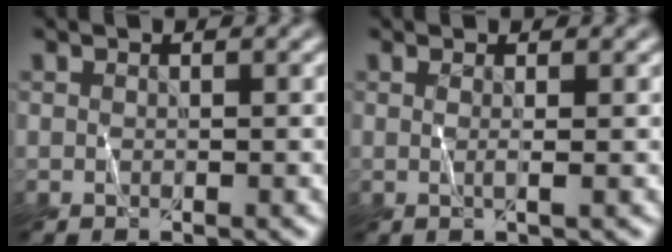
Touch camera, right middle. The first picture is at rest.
{"total": 0.9, "force": [0.3, 0.3, 0.9], "torque": [-0.014, 0.000, -0.002]}